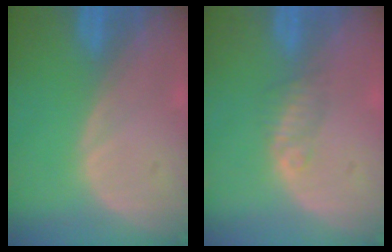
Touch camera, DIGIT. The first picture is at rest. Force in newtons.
{"total": 2.2, "press": 1.9, "slide": 1.0}